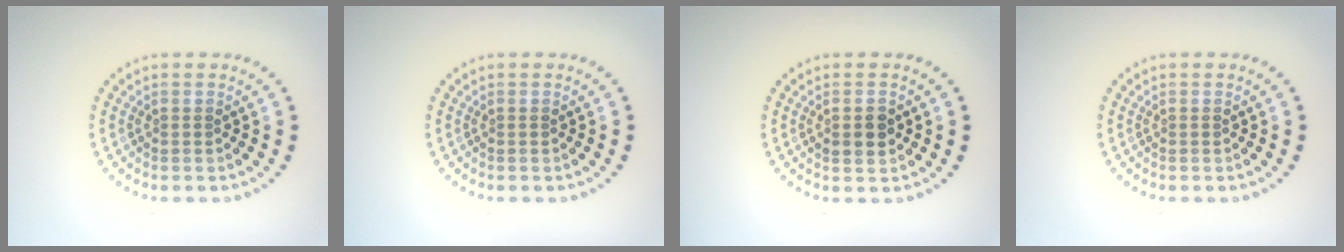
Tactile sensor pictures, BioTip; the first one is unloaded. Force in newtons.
{"total": 0.0}
{"total": 1.8, "press": 1.8, "slide": 0.1}
{"total": 0.0}